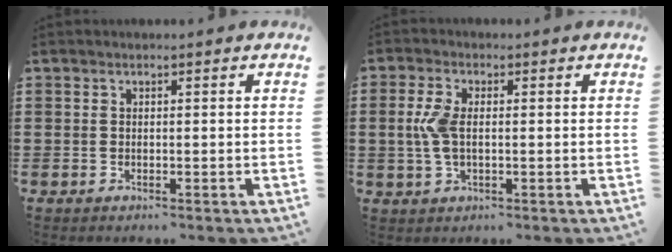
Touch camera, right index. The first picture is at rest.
{"total": 5.1, "force": [0.1, 2.2, 4.5], "torque": [-0.118, -0.005, -0.008]}